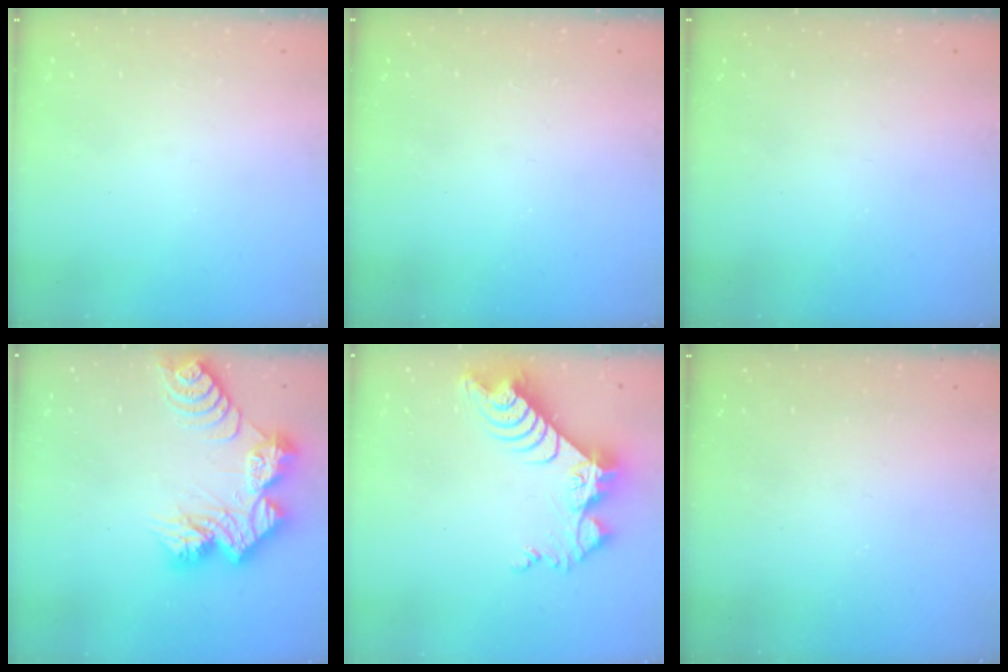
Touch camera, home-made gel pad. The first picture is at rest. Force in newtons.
{"total": 1.7, "press": 1.7, "slide": 0.2}
{"total": 0.0}
{"total": 15.9, "press": 15.8, "slide": 1.3}
{"total": 11.3, "press": 11.2, "slide": 0.8}
{"total": 0.0}